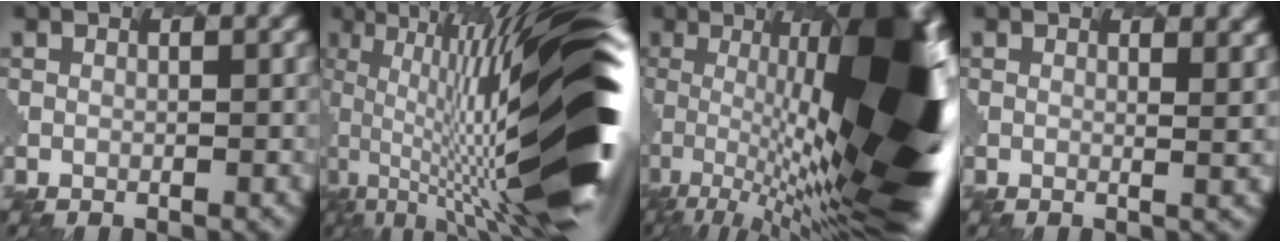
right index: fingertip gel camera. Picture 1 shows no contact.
{"total": 13.8, "force": [-0.2, 2.5, 13.5], "torque": [-0.212, 0.038, -0.019]}
{"total": 14.6, "force": [0.1, 2.5, 14.4], "torque": [-0.207, 0.039, -0.020]}
{"total": 1.5, "force": [1.1, -0.6, -0.7], "torque": [0.012, 0.016, -0.008]}